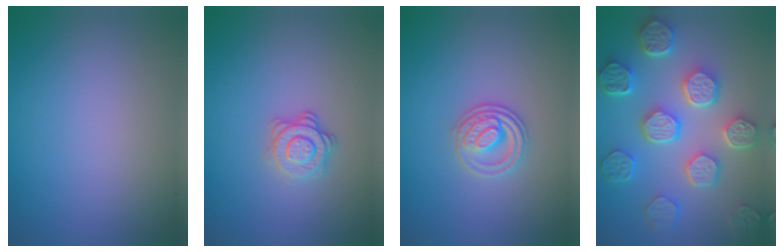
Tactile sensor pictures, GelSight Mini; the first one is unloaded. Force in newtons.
{"total": 2.8, "press": 2.6, "slide": 1.1}
{"total": 3.0, "press": 2.8, "slide": 0.9}
{"total": 8.1, "press": 6.3, "slide": 5.1}